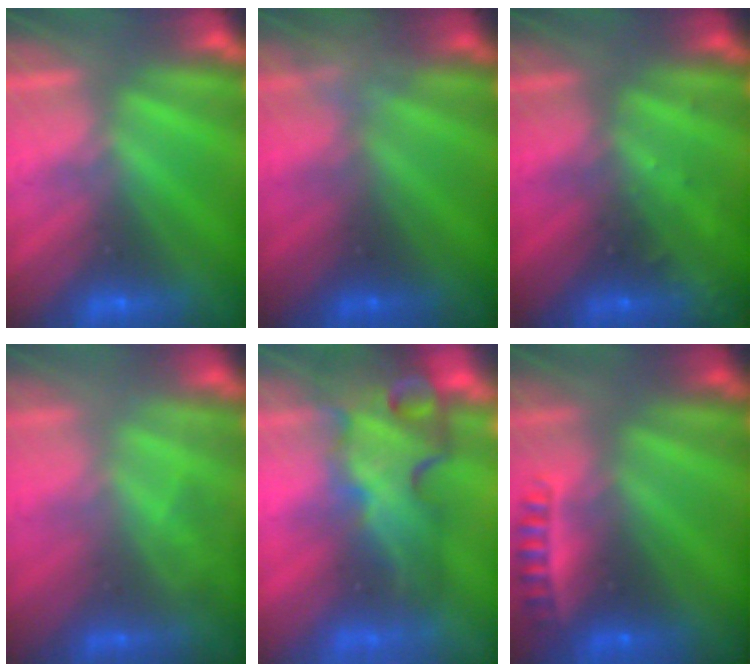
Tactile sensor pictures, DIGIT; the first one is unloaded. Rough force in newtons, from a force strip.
{"total": 2.3}
{"total": 2.8}
{"total": 2.6}
{"total": 7.2}
{"total": 2.4}